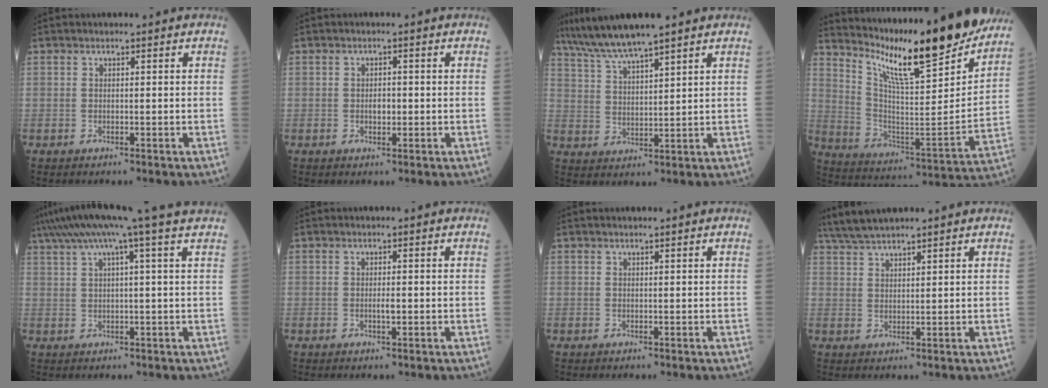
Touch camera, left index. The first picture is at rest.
{"total": 1.5, "force": [-0.3, 0.9, 1.1], "torque": [-0.018, 0.002, -0.005]}
{"total": 8.0, "force": [6.9, -0.3, 4.2], "torque": [-0.087, 0.017, 0.133]}
{"total": 23.6, "force": [19.9, 1.5, 12.6], "torque": [-0.209, -0.064, 0.298]}
{"total": 12.0, "force": [8.8, -2.0, 7.8], "torque": [-0.134, 0.030, 0.118]}
{"total": 1.0, "force": [-0.3, 0.2, 0.9], "torque": [-0.017, -0.001, -0.004]}
{"total": 0.9, "force": [0.8, -0.1, 0.5], "torque": [-0.005, 0.009, 0.015]}
{"total": 5.9, "force": [5.4, 0.1, 2.5], "torque": [-0.055, 0.032, 0.106]}